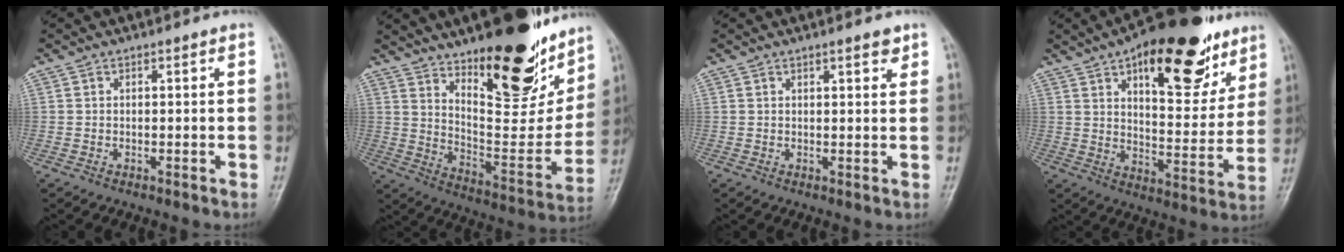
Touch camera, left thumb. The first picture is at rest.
{"total": 26.3, "force": [16.8, 9.9, 17.7], "torque": [-0.207, -0.092, 0.261]}
{"total": 2.5, "force": [1.7, 0.7, 1.7], "torque": [-0.016, -0.008, 0.021]}
{"total": 23.6, "force": [13.3, 10.1, 16.6], "torque": [-0.192, -0.042, 0.201]}